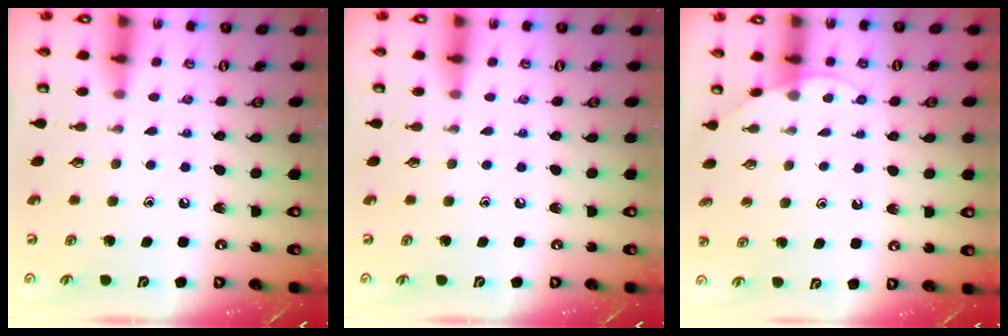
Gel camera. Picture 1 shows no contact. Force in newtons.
{"total": 0.0}
{"total": 3.9, "press": 3.8, "slide": 0.4}